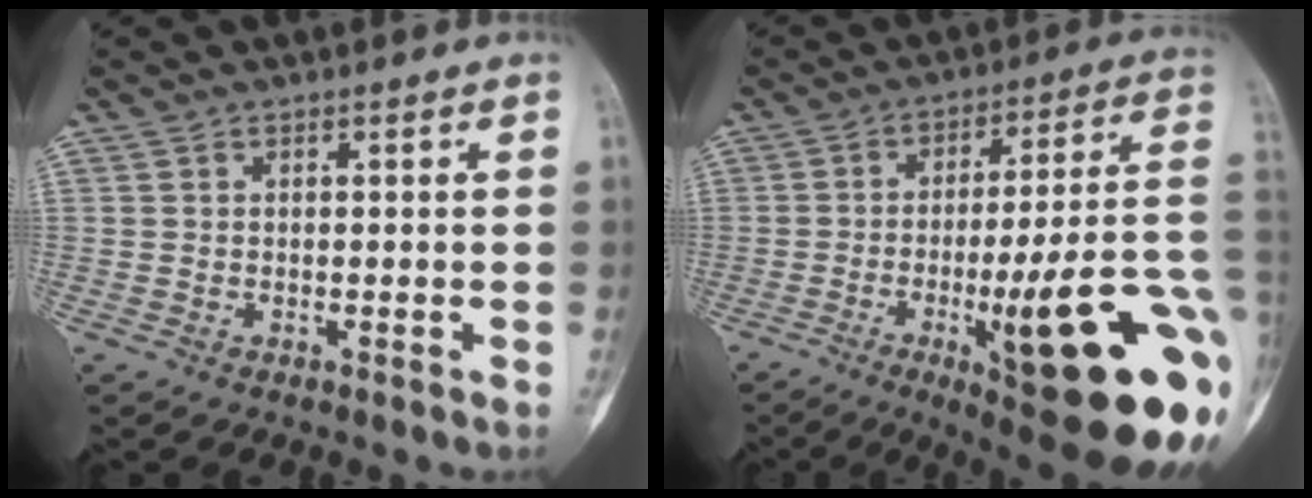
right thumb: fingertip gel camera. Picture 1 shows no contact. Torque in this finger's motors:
{"motor_torque": [1.22, 1.78, 2.09, -0.69, 0.24]}